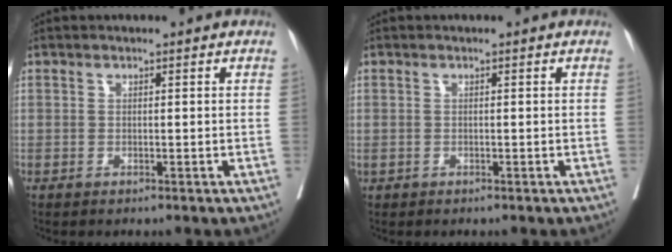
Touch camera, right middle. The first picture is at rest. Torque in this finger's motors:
{"motor_torque": [0.61, -0.58, 0.41, 0.21]}